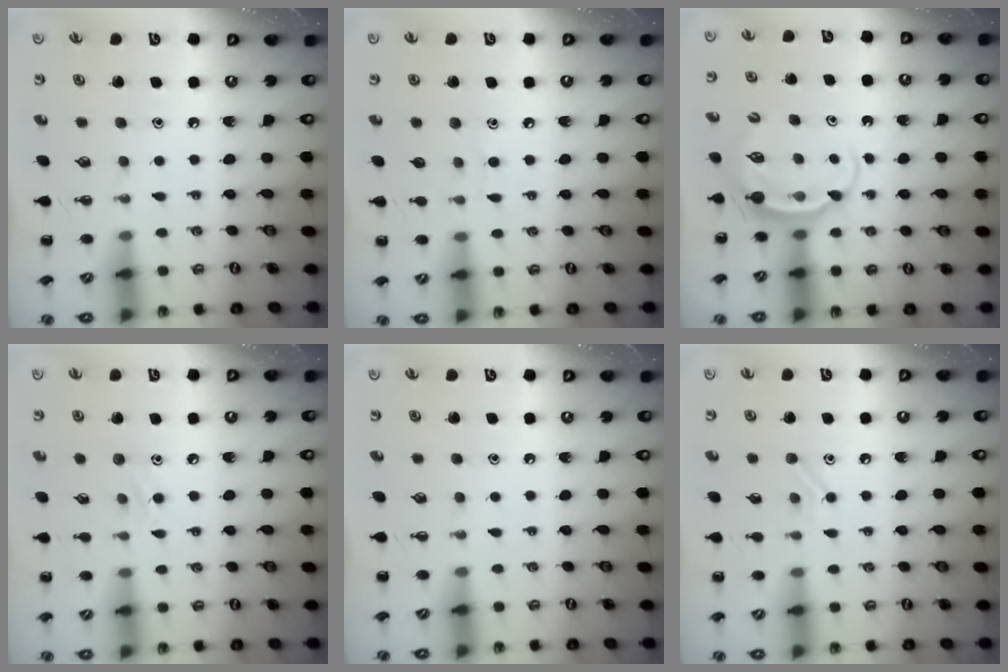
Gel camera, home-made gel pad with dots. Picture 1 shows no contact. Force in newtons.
{"total": 4.2, "press": 3.8, "slide": 1.7}
{"total": 6.5, "press": 6.4, "slide": 0.7}
{"total": 7.6, "press": 7.4, "slide": 1.8}
{"total": 0.0}
{"total": 6.9, "press": 6.8, "slide": 1.4}